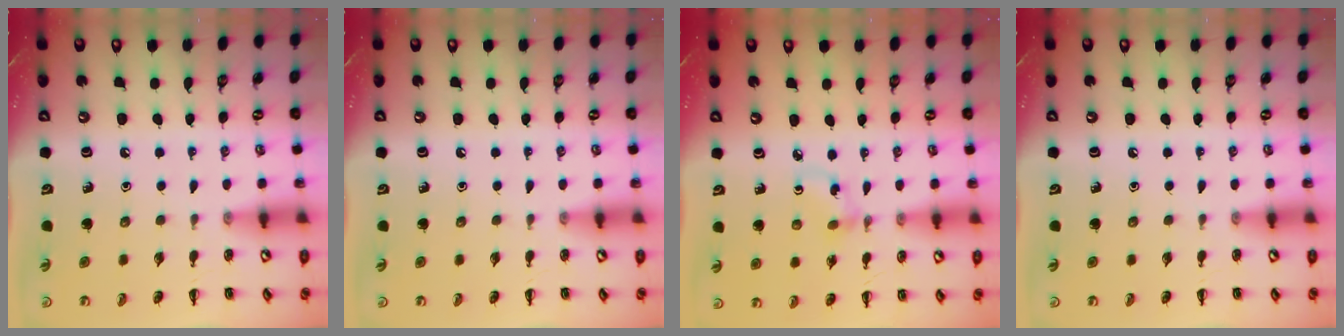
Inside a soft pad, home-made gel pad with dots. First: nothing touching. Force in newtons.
{"total": 0.0}
{"total": 3.1, "press": 2.9, "slide": 1.2}
{"total": 0.0}